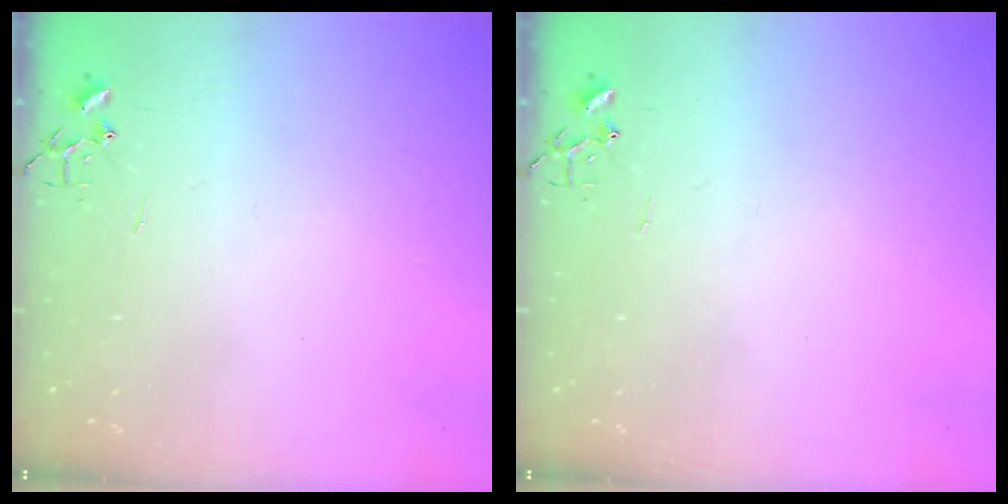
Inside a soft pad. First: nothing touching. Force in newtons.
{"total": 0.0}